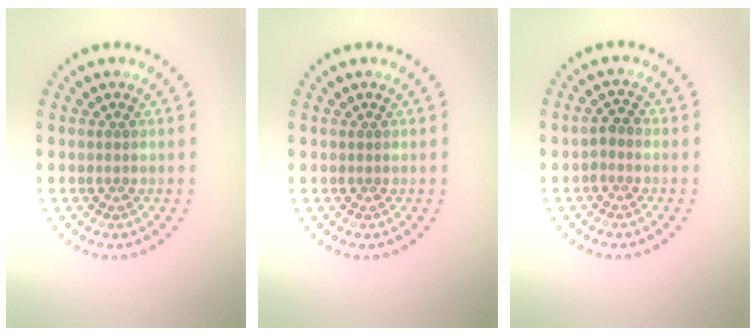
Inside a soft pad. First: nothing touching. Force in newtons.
{"total": 0.0}
{"total": 1.1, "press": 1.0, "slide": 0.4}